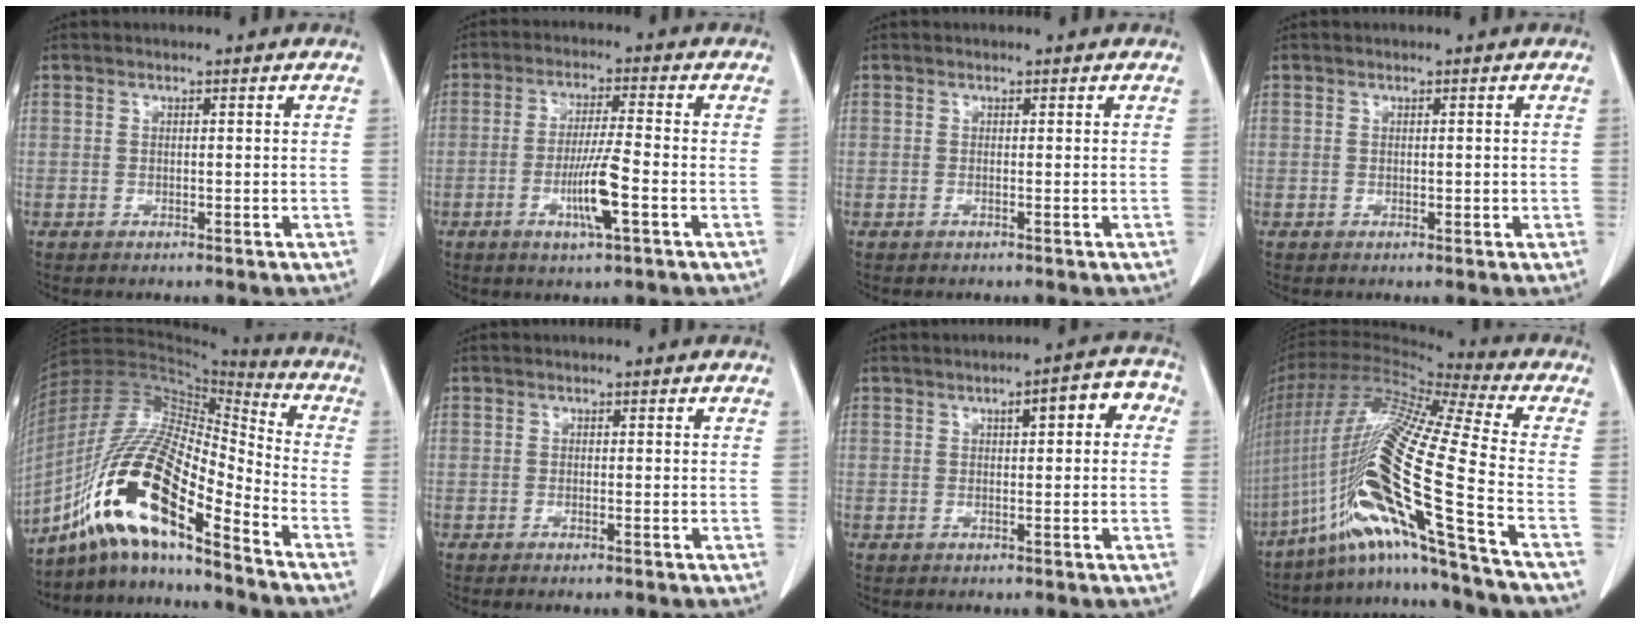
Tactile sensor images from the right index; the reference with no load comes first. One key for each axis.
{"total": 7.3, "fx": -2.5, "fy": -0.1, "fz": 6.9, "tx": -0.129, "ty": -0.010, "tz": -0.047}
{"total": 0.0}
{"total": 0.8, "fx": 0.0, "fy": 0.5, "fz": 0.7, "tx": -0.010, "ty": 0.001, "tz": 0.004}
{"total": 17.7, "fx": -11.1, "fy": 2.7, "fz": 13.5, "tx": -0.262, "ty": 0.007, "tz": -0.203}
{"total": 0.5, "fx": -0.4, "fy": -0.1, "fz": 0.3, "tx": -0.004, "ty": 0.001, "tz": -0.008}
{"total": 5.5, "fx": 1.3, "fy": 1.5, "fz": 5.2, "tx": -0.064, "ty": 0.028, "tz": 0.010}
{"total": 26.7, "fx": -11.5, "fy": -1.1, "fz": 24.1, "tx": -0.480, "ty": -0.033, "tz": -0.214}